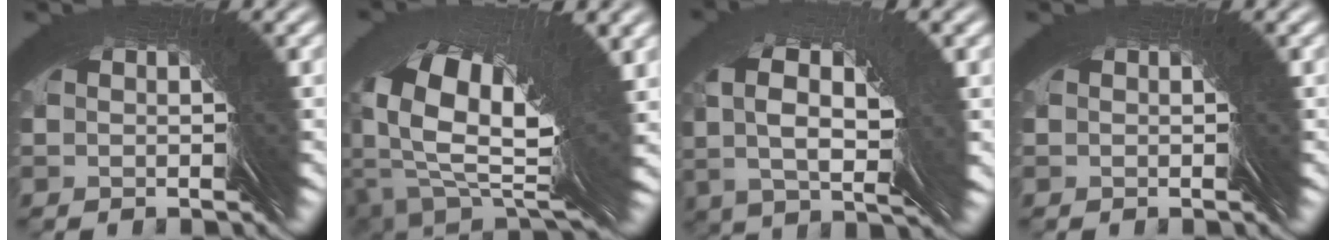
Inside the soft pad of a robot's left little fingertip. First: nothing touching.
{"total": 8.5, "force": [-1.9, 3.8, 7.4], "torque": [-0.118, -0.023, -0.019]}
{"total": 2.0, "force": [1.7, -1.0, 0.3], "torque": [-0.004, 0.031, 0.018]}
{"total": 0.0}